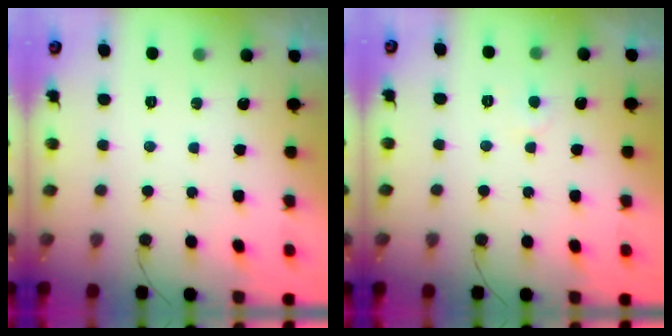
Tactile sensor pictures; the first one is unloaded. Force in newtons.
{"total": 2.8, "press": 2.8, "slide": 0.3}